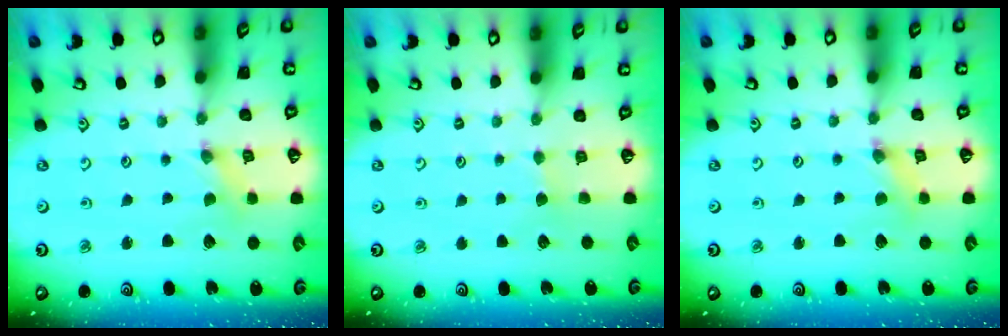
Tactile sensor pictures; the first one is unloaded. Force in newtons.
{"total": 2.2, "press": 2.2, "slide": 0.2}
{"total": 1.8, "press": 1.8, "slide": 0.3}